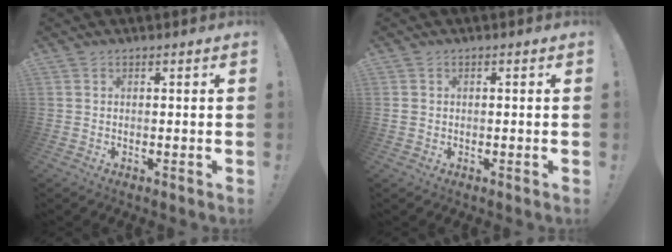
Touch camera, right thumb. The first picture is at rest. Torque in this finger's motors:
{"motor_torque": [0.02, 0.04, 0.21, -0.27, 0.00]}